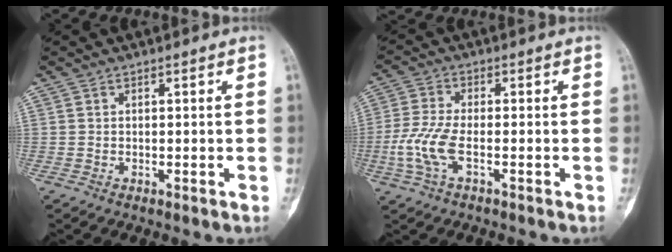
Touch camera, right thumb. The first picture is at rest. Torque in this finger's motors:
{"motor_torque": [1.34, 1.17, 0.58, -0.94, 0.14]}